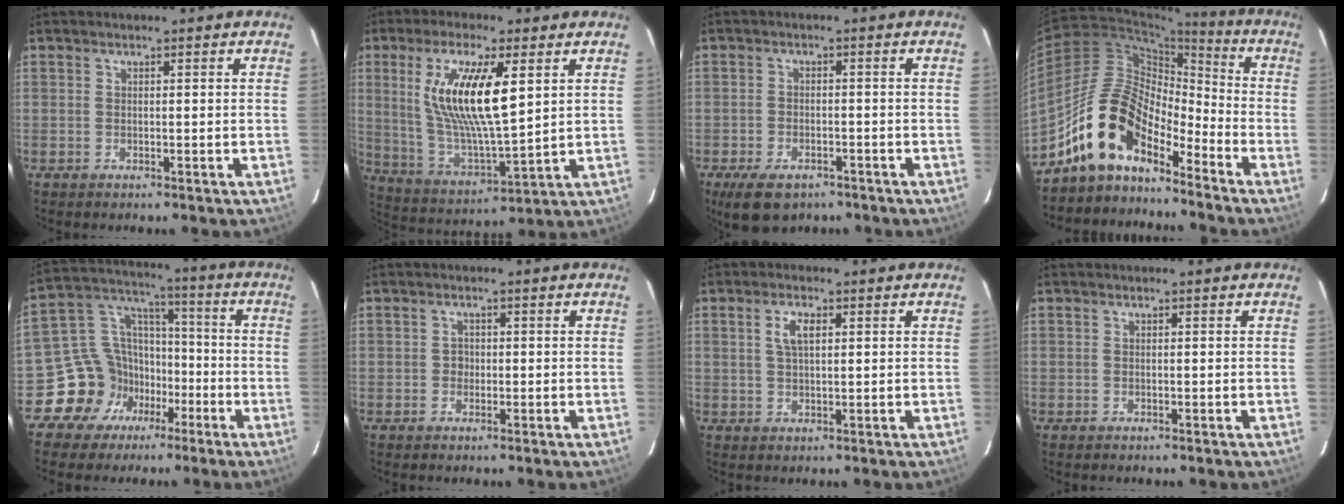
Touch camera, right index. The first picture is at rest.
{"total": 16.6, "force": [5.1, 4.4, 15.2], "torque": [-0.293, -0.004, 0.105]}
{"total": 8.2, "force": [-5.5, 4.2, 4.4], "torque": [-0.102, -0.013, -0.085]}
{"total": 13.3, "force": [-10.3, 5.4, 6.5], "torque": [-0.114, 0.023, -0.204]}
{"total": 12.3, "force": [-6.1, 10.4, 2.3], "torque": [-0.051, 0.062, -0.095]}
{"total": 1.3, "force": [-0.4, 1.2, 0.1], "torque": [0.001, 0.003, -0.006]}
{"total": 3.7, "force": [1.2, 1.4, 3.1], "torque": [-0.061, 0.006, 0.024]}
{"total": 0.0}